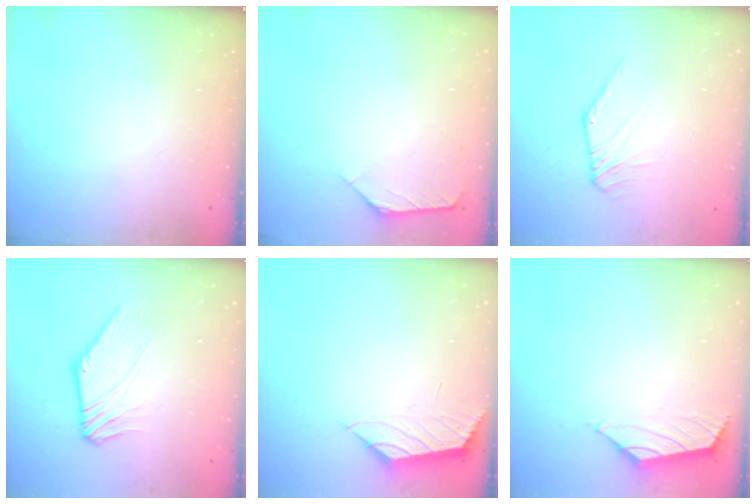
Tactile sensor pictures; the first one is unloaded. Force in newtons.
{"total": 1.6, "press": 1.5, "slide": 0.4}
{"total": 1.1, "press": 1.0, "slide": 0.3}
{"total": 1.7, "press": 1.7, "slide": 0.5}
{"total": 0.8, "press": 0.6, "slide": 0.5}
{"total": 1.6, "press": 1.4, "slide": 0.6}